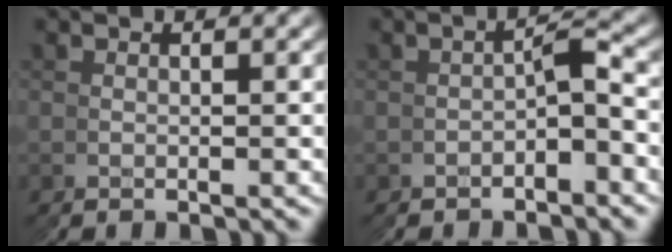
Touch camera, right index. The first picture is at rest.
{"total": 1.9, "force": [-1.8, 0.3, 0.4], "torque": [0.002, -0.004, -0.027]}